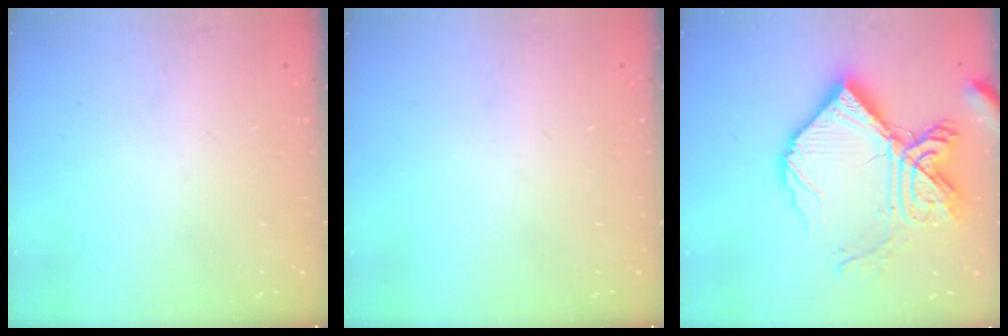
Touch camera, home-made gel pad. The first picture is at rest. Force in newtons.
{"total": 0.0}
{"total": 24.0, "press": 23.8, "slide": 2.9}